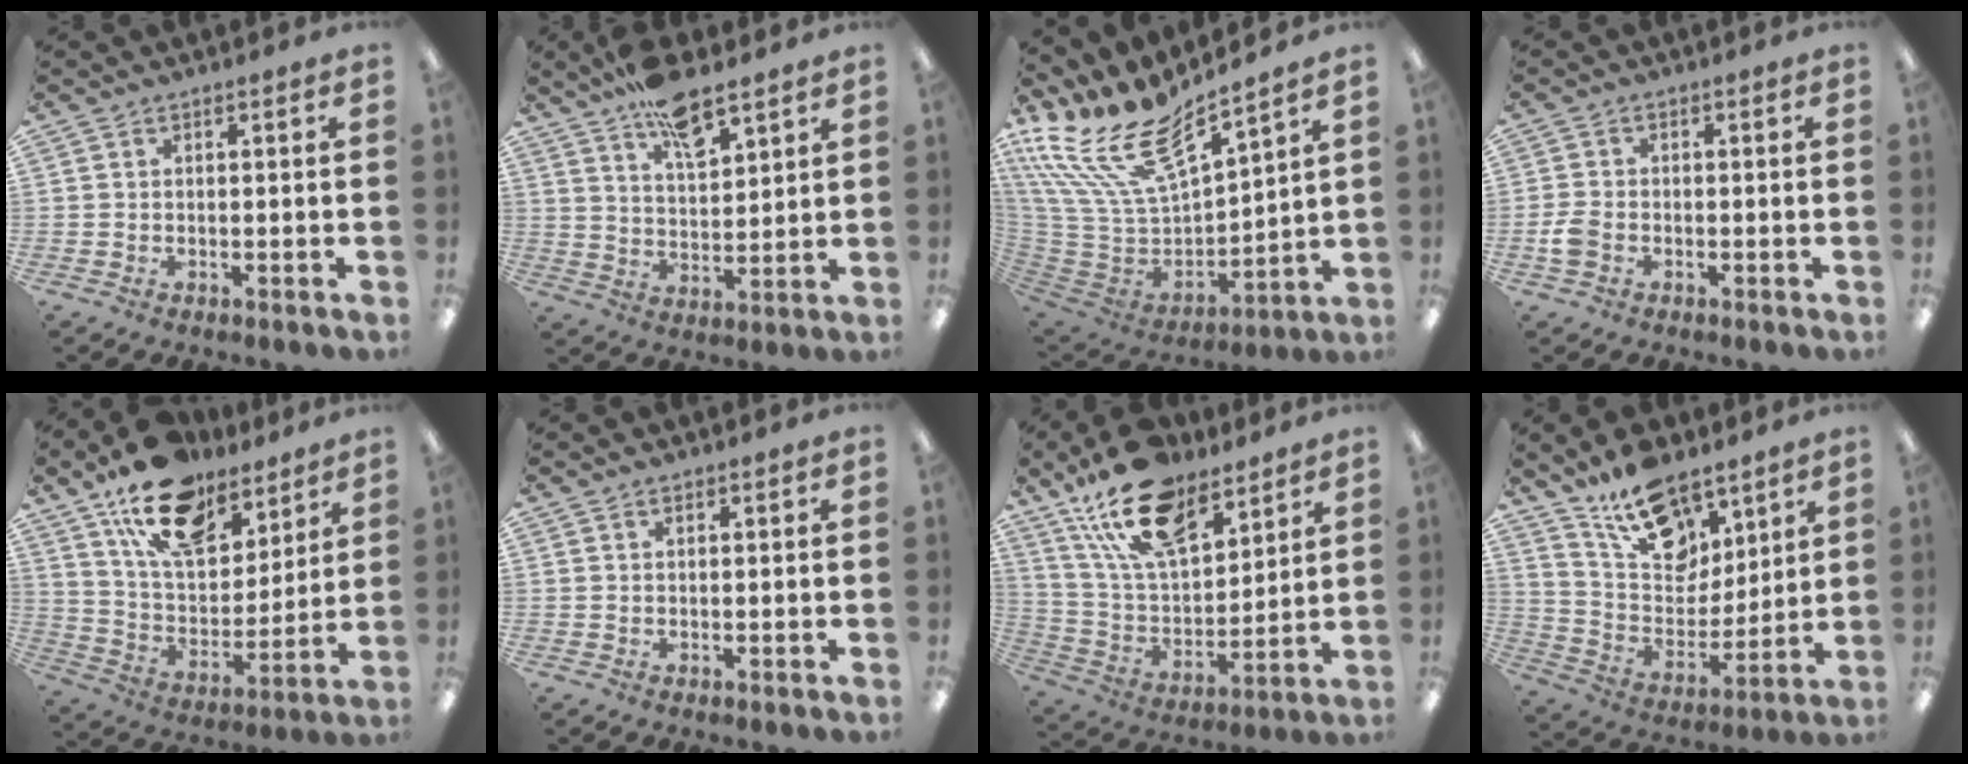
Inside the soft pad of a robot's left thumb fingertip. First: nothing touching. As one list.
[{"total": 10.8, "force": [8.0, 4.1, 6.0], "torque": [-0.098, -0.041, 0.141]}, {"total": 21.7, "force": [15.0, 8.1, 13.4], "torque": [-0.279, -0.107, 0.263]}, {"total": 3.4, "force": [-1.2, 2.4, 2.1], "torque": [-0.040, 0.006, -0.023]}, {"total": 18.3, "force": [12.8, 9.2, 9.2], "torque": [-0.155, -0.071, 0.229]}, {"total": 0.7, "force": [0.5, 0.3, 0.3], "torque": [-0.008, 0.001, 0.010]}, {"total": 19.4, "force": [13.4, 9.1, 10.6], "torque": [-0.201, -0.063, 0.243]}, {"total": 16.0, "force": [11.8, 8.6, 6.6], "torque": [-0.118, -0.072, 0.219]}]